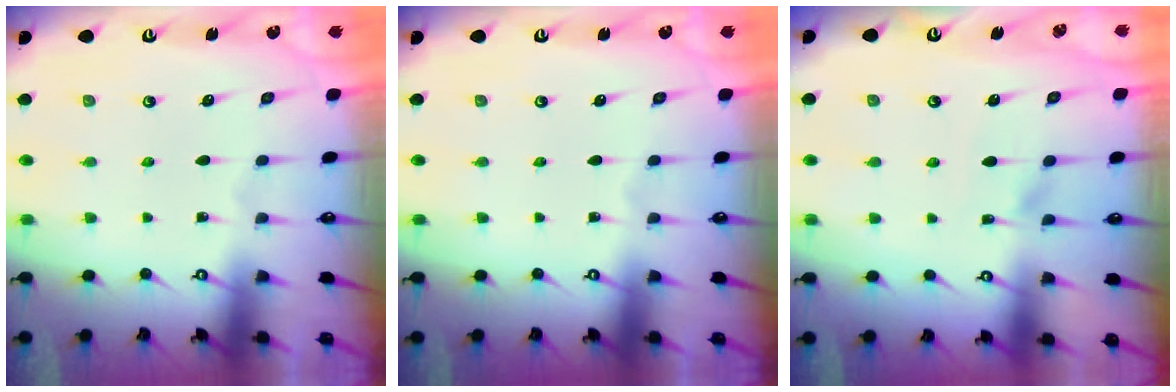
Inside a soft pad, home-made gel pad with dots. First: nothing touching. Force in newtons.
{"total": 0.0}
{"total": 5.9, "press": 5.9, "slide": 0.7}